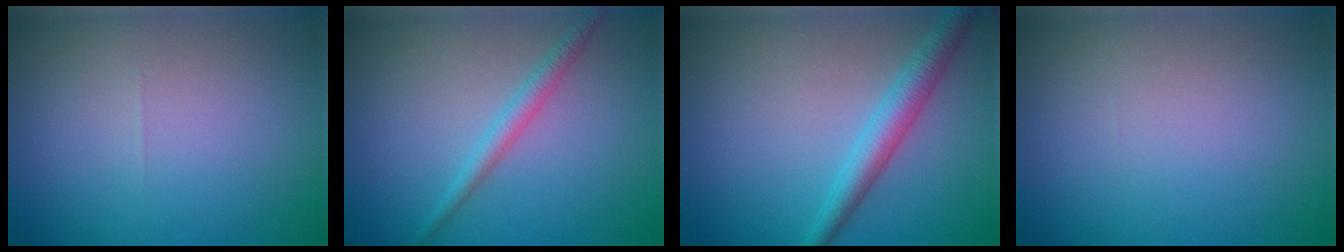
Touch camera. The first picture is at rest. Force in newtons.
{"total": 1.9, "press": 1.9, "slide": 0.0}
{"total": 3.3, "press": 3.3, "slide": 0.0}
{"total": 0.0}